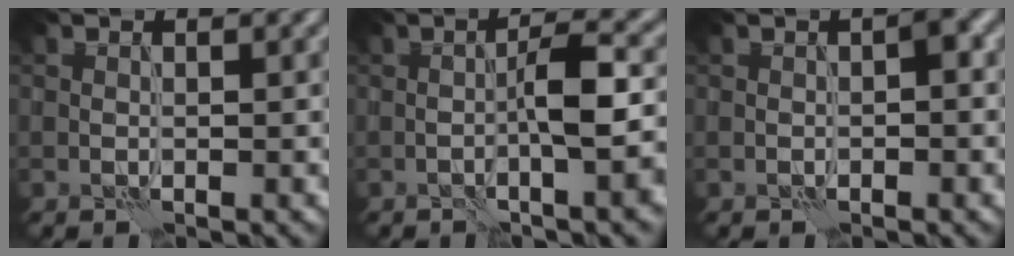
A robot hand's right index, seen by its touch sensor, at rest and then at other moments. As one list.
[{"total": 5.1, "force": [-1.5, 0.6, 4.9], "torque": [-0.080, 0.016, -0.031]}, {"total": 1.1, "force": [-0.3, 0.3, 1.0], "torque": [-0.012, 0.006, -0.005]}]